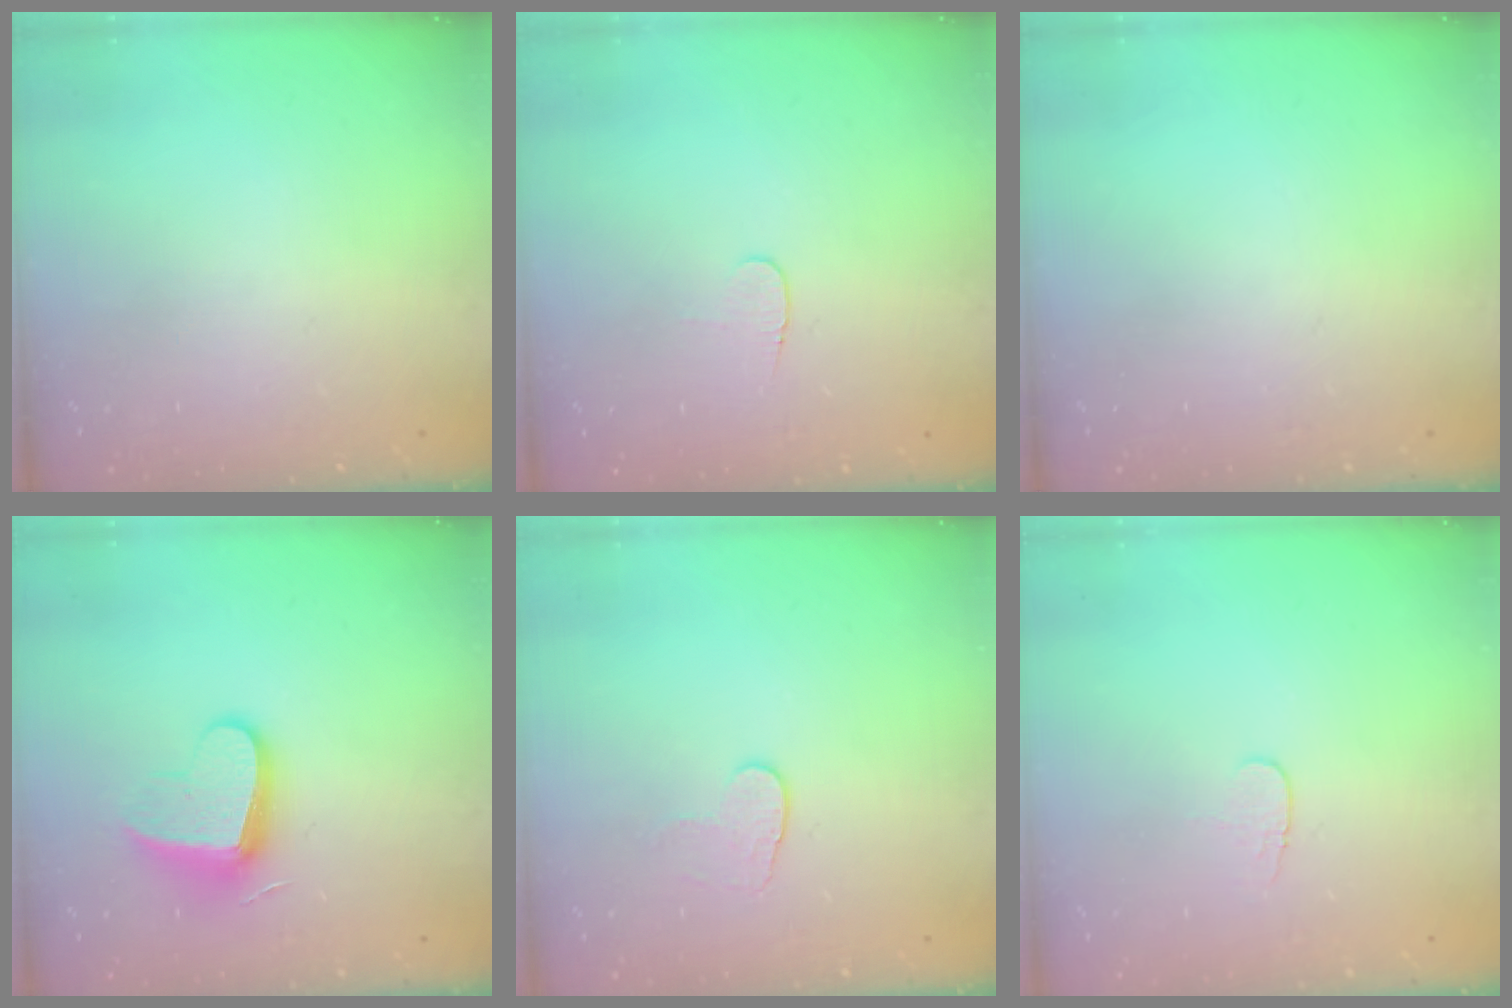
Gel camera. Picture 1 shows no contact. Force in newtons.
{"total": 4.0, "press": 4.0, "slide": 0.4}
{"total": 0.0}
{"total": 11.6, "press": 11.6, "slide": 0.5}
{"total": 6.2, "press": 6.1, "slide": 0.5}
{"total": 3.8, "press": 3.8, "slide": 0.4}